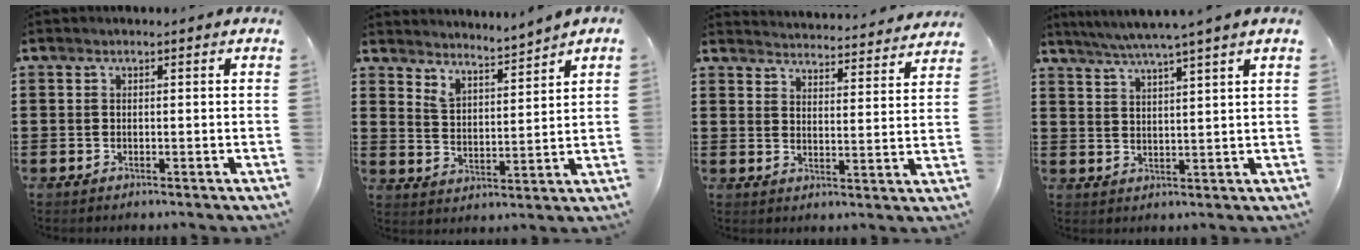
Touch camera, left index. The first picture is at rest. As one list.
[{"total": 3.8, "force": [3.8, -0.4, 0.0], "torque": [-0.017, -0.025, 0.065]}, {"total": 3.8, "force": [3.8, -0.4, -0.2], "torque": [-0.007, -0.036, 0.062]}, {"total": 4.3, "force": [3.7, -0.9, 2.1], "torque": [-0.050, -0.016, 0.063]}]